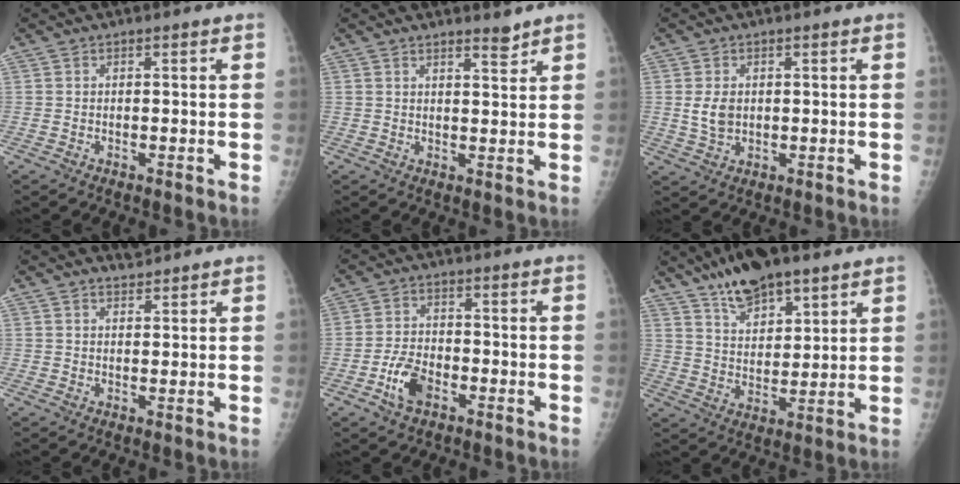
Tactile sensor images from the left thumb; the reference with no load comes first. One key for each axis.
{"total": 2.6, "fx": 2.3, "fy": 0.3, "fz": 1.1, "tx": -0.012, "ty": -0.021, "tz": 0.035}
{"total": 4.0, "fx": 0.4, "fy": 2.9, "fz": 2.7, "tx": -0.043, "ty": -0.005, "tz": 0.013}
{"total": 1.6, "fx": 1.5, "fy": 0.4, "fz": -0.1, "tx": 0.011, "ty": -0.015, "tz": 0.025}
{"total": 6.1, "fx": -3.1, "fy": 3.6, "fz": 3.8, "tx": -0.069, "ty": 0.016, "tz": -0.058}
{"total": 12.2, "fx": 8.9, "fy": 4.6, "fz": 7.0, "tx": -0.097, "ty": -0.040, "tz": 0.160}